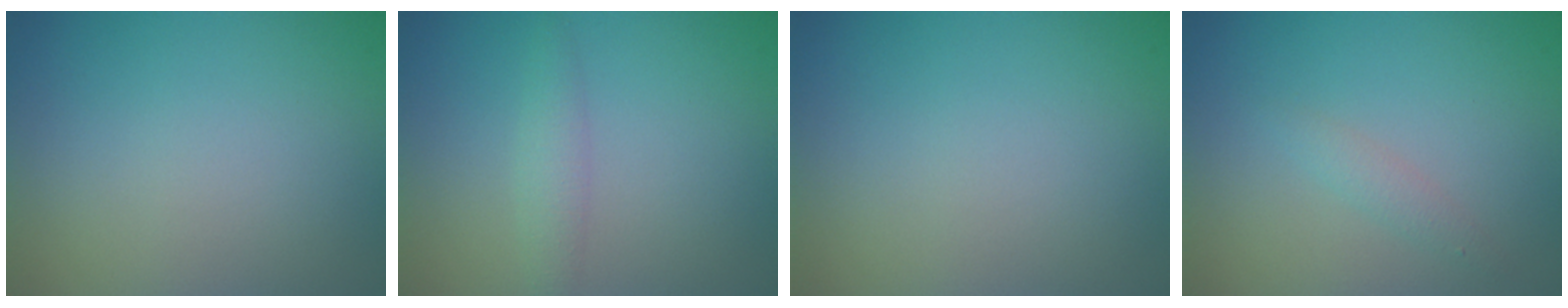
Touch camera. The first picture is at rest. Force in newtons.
{"total": 1.7, "press": 1.7, "slide": 0.1}
{"total": 0.0}
{"total": 1.1, "press": 1.1, "slide": 0.0}